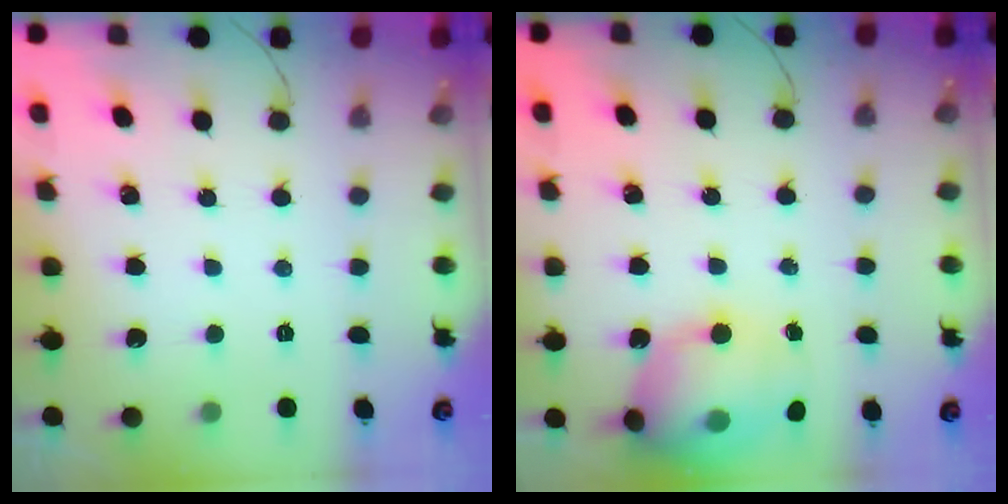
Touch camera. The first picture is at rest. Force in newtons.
{"total": 19.6, "press": 19.4, "slide": 3.3}